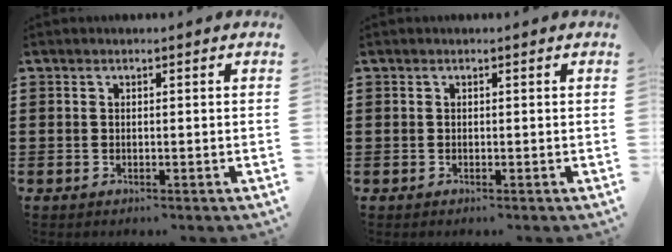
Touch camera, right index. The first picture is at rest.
{"total": 0.0}